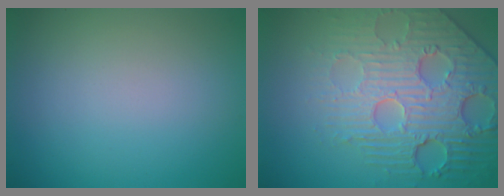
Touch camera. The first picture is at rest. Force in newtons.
{"total": 7.0, "press": 5.7, "slide": 4.1}